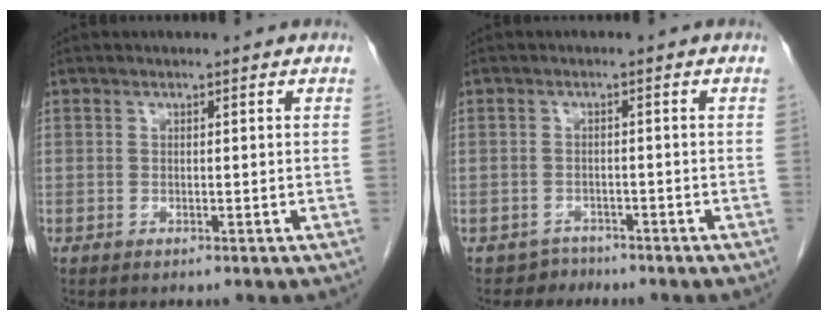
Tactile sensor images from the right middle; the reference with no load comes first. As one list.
[{"total": 2.2, "force": [-1.7, 1.0, -0.8], "torque": [0.012, 0.004, -0.030]}]